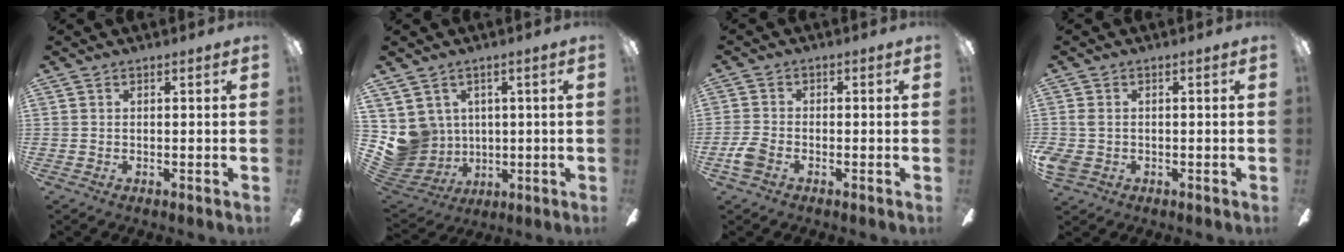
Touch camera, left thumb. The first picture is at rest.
{"total": 8.7, "force": [1.1, 8.5, 1.3], "torque": [-0.078, -0.016, 0.029]}
{"total": 4.1, "force": [-2.0, 2.5, 2.6], "torque": [-0.059, 0.006, -0.040]}
{"total": 3.0, "force": [-0.8, 2.2, 1.9], "torque": [-0.049, 0.003, -0.019]}